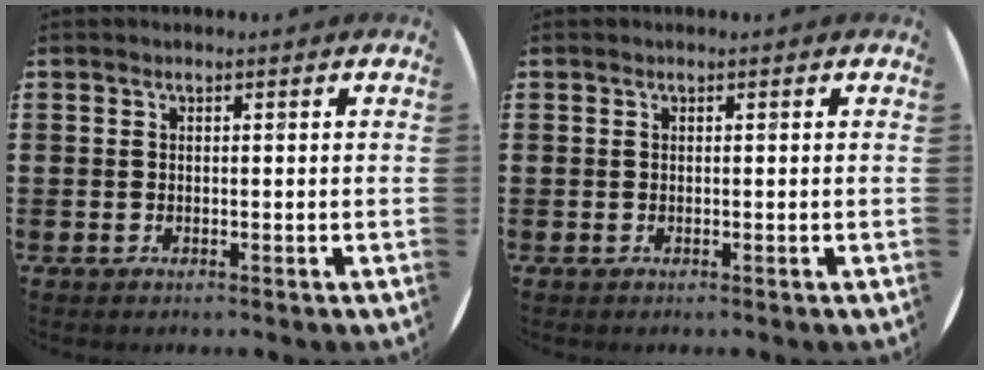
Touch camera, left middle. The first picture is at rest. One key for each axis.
{"total": 0.0}